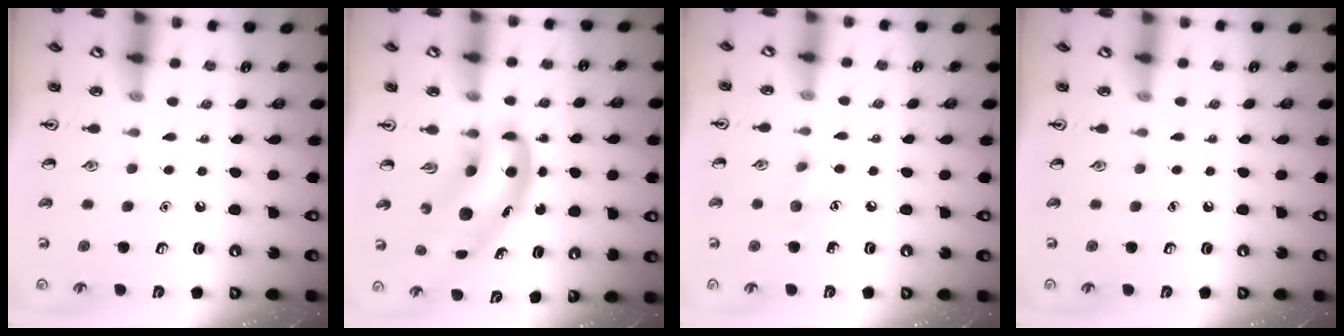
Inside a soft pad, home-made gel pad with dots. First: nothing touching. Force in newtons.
{"total": 10.0, "press": 9.6, "slide": 2.9}
{"total": 5.8, "press": 5.6, "slide": 1.5}
{"total": 0.0}